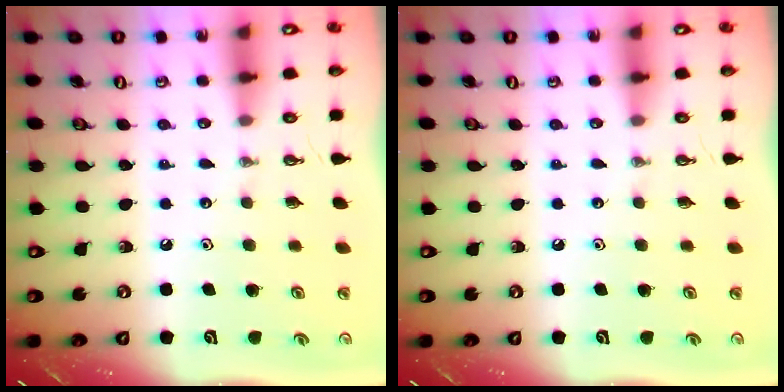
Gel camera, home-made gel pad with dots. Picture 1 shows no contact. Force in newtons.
{"total": 0.0}